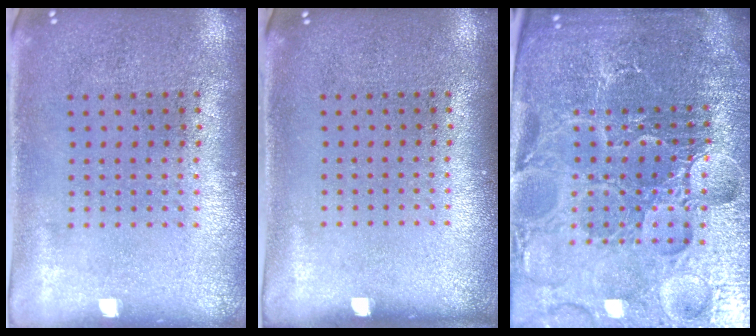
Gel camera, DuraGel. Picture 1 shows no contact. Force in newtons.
{"total": 0.0}
{"total": 6.3, "press": 5.6, "slide": 2.9}